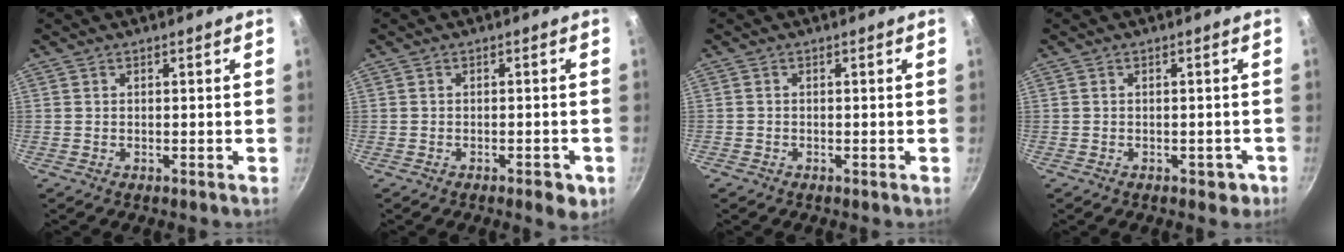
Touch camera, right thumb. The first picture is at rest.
{"total": 3.5, "force": [-1.7, 1.3, 2.7], "torque": [-0.032, 0.004, -0.021]}
{"total": 0.7, "force": [-0.4, 0.5, 0.1], "torque": [-0.002, 0.002, -0.013]}
{"total": 2.6, "force": [-1.4, 1.8, 1.4], "torque": [-0.001, 0.011, -0.014]}